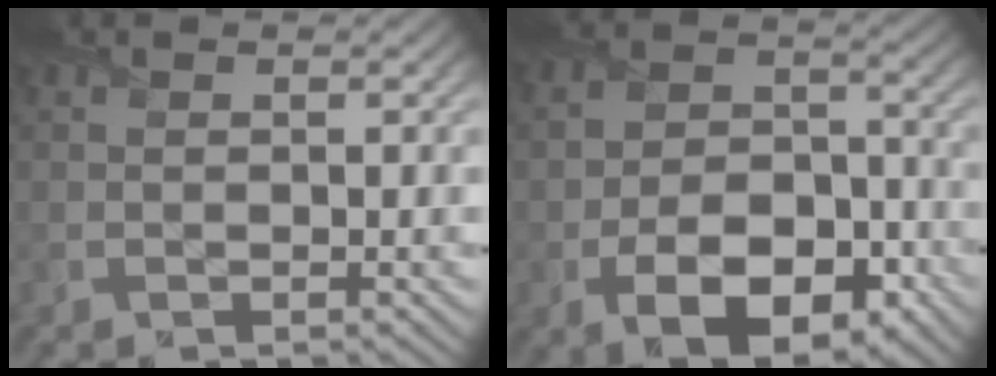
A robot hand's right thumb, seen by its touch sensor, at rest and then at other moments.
{"total": 11.7, "force": [-5.0, 7.1, 7.8], "torque": [-0.153, -0.023, -0.077]}